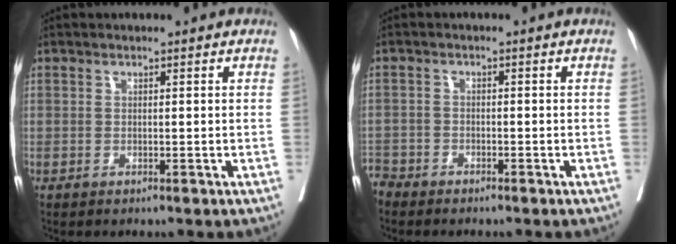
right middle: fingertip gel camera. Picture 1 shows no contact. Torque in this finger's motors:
{"motor_torque": [0.33, -0.36, 0.07, -0.07]}